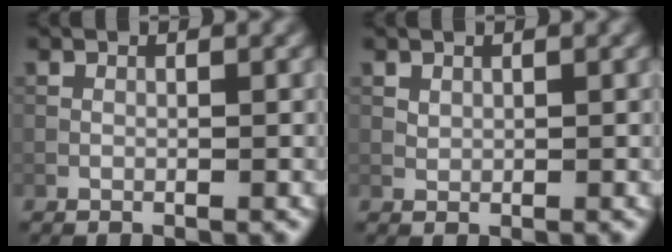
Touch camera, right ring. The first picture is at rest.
{"total": 0.6, "force": [0.4, 0.4, 0.2], "torque": [-0.007, -0.002, 0.011]}